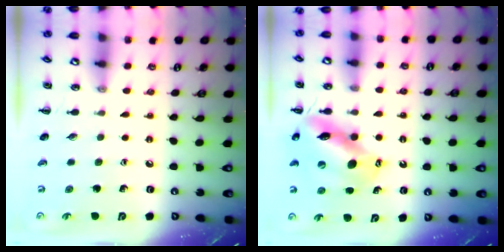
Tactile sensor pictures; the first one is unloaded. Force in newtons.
{"total": 13.1, "press": 12.5, "slide": 3.7}